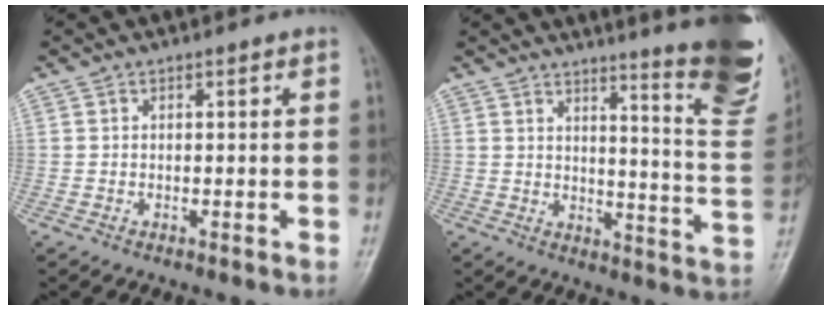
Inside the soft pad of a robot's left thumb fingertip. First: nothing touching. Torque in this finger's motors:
{"motor_torque": [3.61, 1.43, 1.24, -1.53, 0.28]}